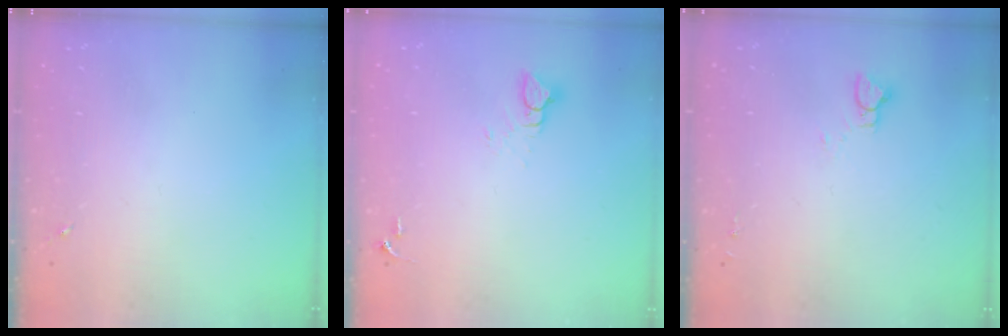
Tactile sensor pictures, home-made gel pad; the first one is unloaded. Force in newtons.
{"total": 3.9, "press": 3.9, "slide": 0.2}
{"total": 3.9, "press": 3.9, "slide": 0.4}